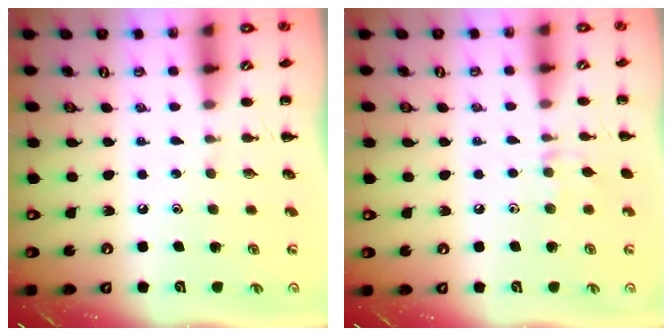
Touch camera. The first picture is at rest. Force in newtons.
{"total": 6.2, "press": 5.8, "slide": 2.0}